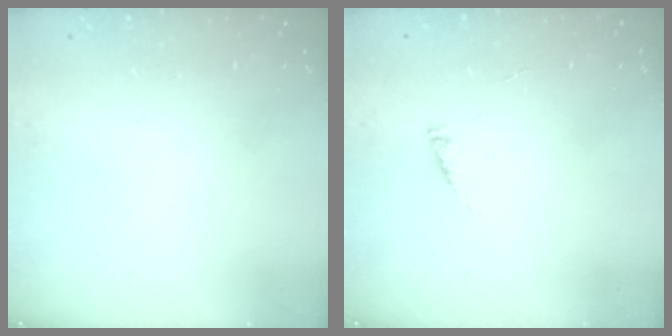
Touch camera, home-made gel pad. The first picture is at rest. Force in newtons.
{"total": 1.6, "press": 1.6, "slide": 0.3}